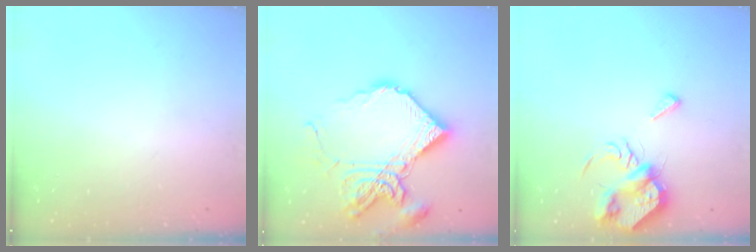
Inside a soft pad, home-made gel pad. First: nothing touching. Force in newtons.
{"total": 20.0, "press": 19.9, "slide": 2.2}
{"total": 8.4, "press": 8.3, "slide": 0.6}